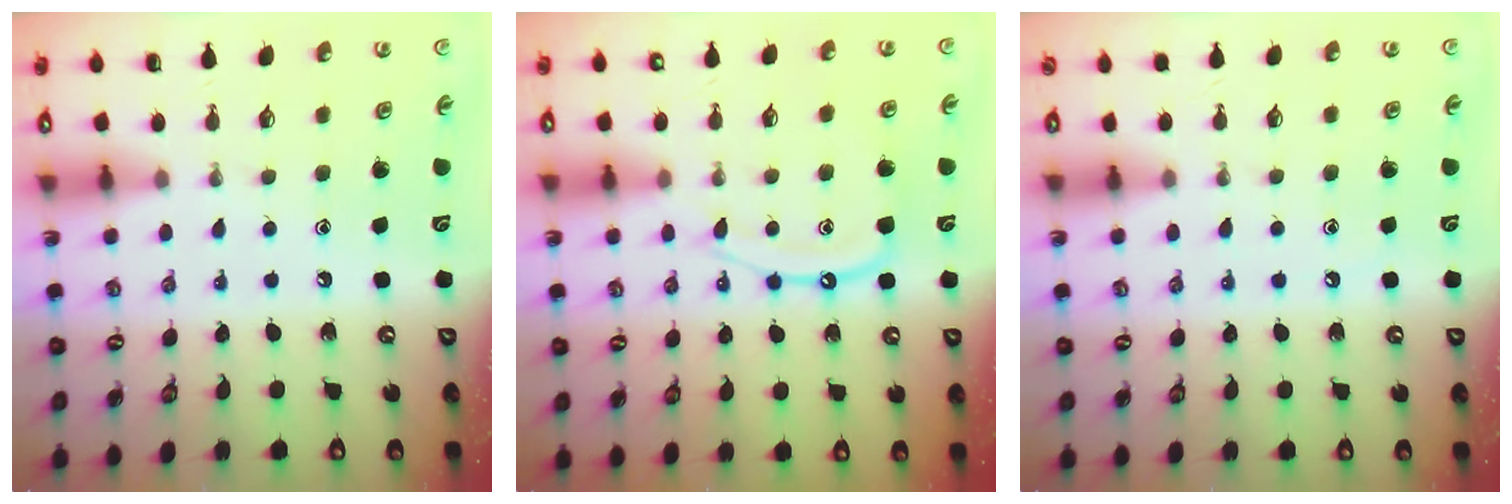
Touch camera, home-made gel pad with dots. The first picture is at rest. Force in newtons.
{"total": 11.4, "press": 11.4, "slide": 1.2}
{"total": 6.2, "press": 6.1, "slide": 0.9}